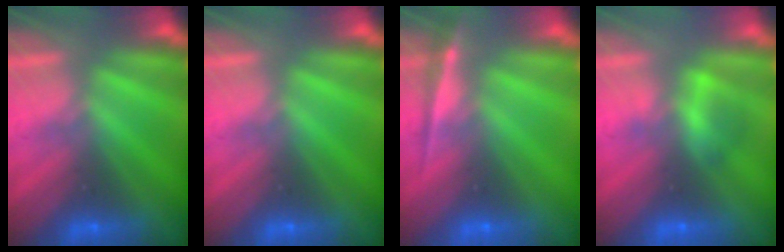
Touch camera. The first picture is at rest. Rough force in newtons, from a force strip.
{"total": 0.0}
{"total": 1.9}
{"total": 2.1}